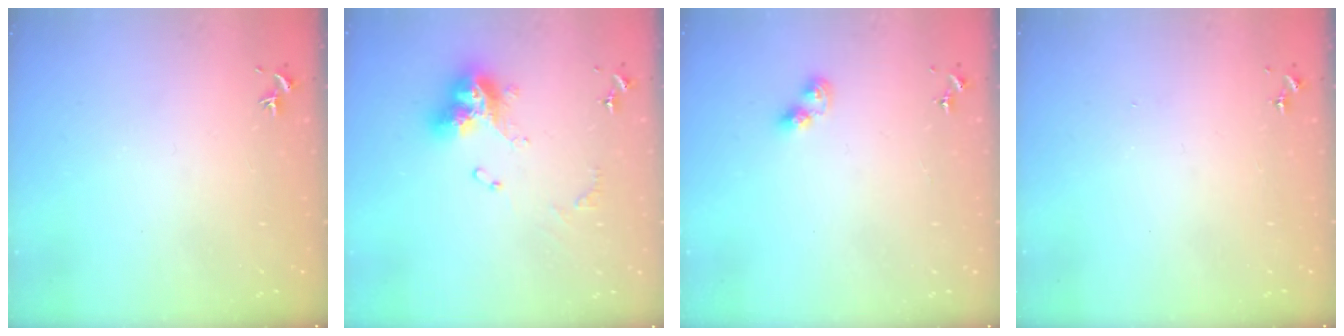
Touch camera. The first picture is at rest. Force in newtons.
{"total": 13.2, "press": 13.1, "slide": 1.2}
{"total": 5.5, "press": 5.4, "slide": 0.7}
{"total": 0.0}